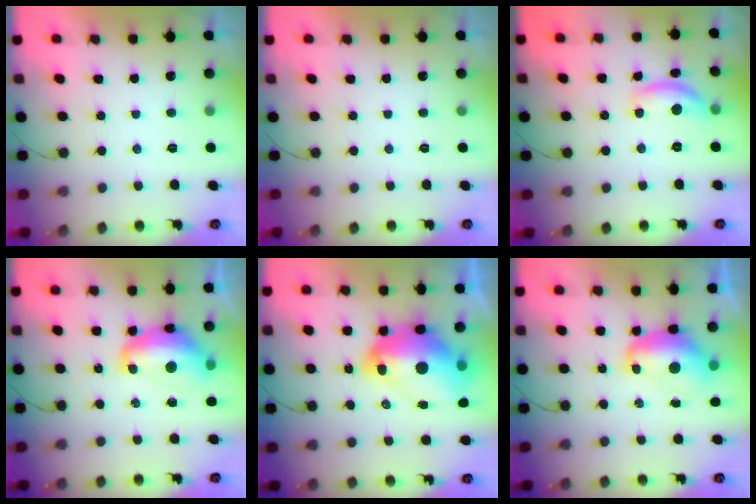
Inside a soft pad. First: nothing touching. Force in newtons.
{"total": 0.0}
{"total": 11.6, "press": 11.5, "slide": 0.7}
{"total": 12.9, "press": 12.8, "slide": 1.1}
{"total": 19.9, "press": 19.7, "slide": 2.3}
{"total": 10.5, "press": 10.5, "slide": 0.9}